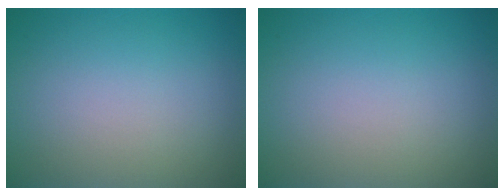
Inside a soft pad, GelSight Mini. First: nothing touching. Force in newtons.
{"total": 0.0}